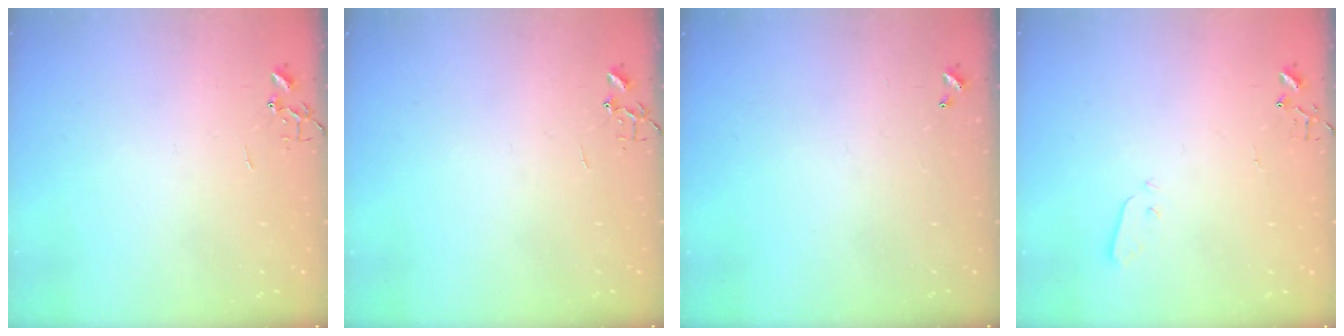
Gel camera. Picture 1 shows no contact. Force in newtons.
{"total": 0.0}
{"total": 0.0}
{"total": 3.0, "press": 3.0, "slide": 0.3}